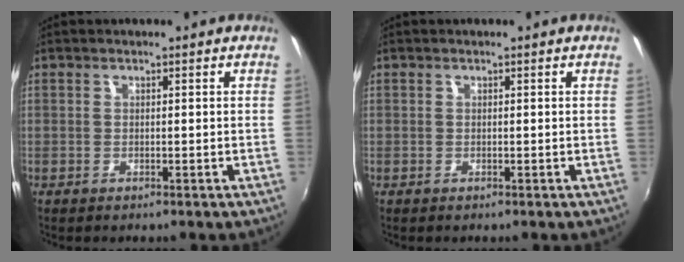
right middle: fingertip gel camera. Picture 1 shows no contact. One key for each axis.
{"total": 0.0}